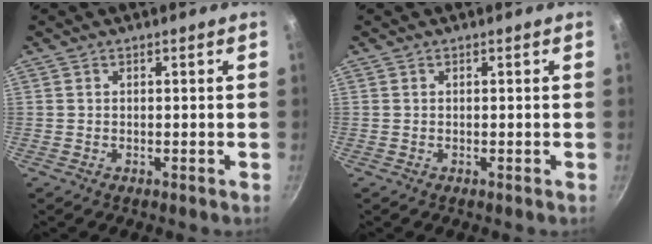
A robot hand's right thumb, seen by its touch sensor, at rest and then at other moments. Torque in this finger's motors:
{"motor_torque": [-0.03, 0.03, 0.00, 0.00, 0.00]}